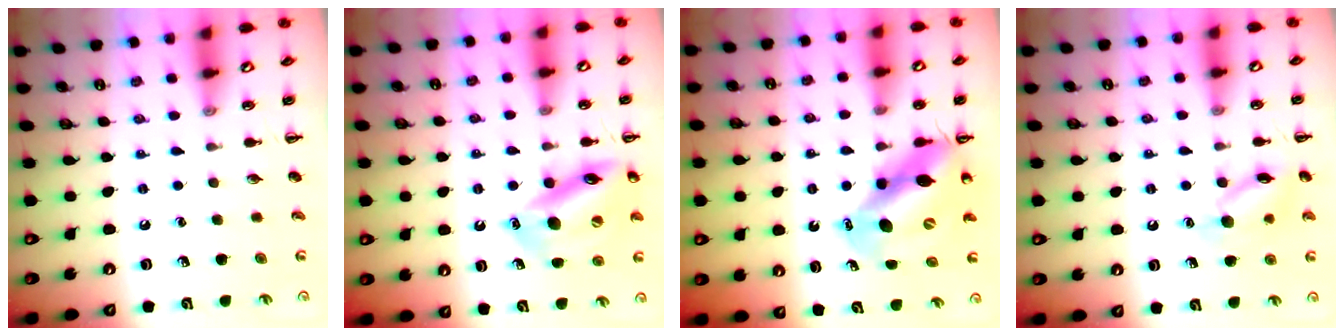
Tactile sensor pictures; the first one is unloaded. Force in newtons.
{"total": 16.1, "press": 16.0, "slide": 1.9}
{"total": 12.6, "press": 12.1, "slide": 3.8}
{"total": 10.9, "press": 10.9, "slide": 0.5}